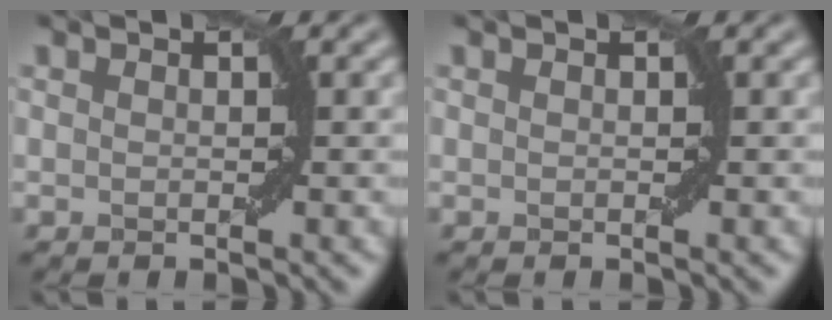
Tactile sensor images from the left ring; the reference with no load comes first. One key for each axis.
{"total": 0.0}